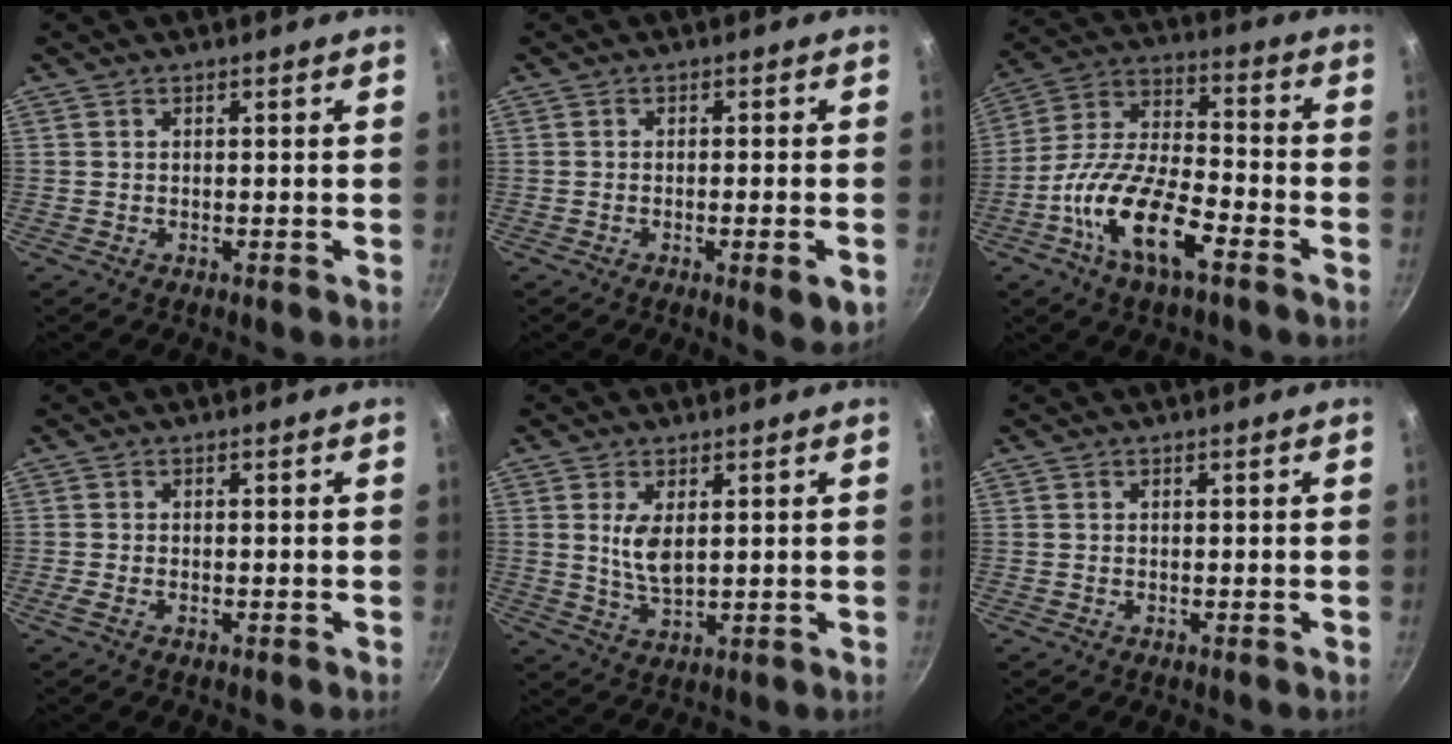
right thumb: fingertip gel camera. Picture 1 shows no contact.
{"total": 4.9, "force": [-1.7, 1.0, 4.5], "torque": [-0.066, -0.003, -0.024]}
{"total": 16.9, "force": [-7.6, 6.8, 13.4], "torque": [-0.245, 0.044, -0.155]}
{"total": 1.4, "force": [-0.6, 0.5, 1.2], "torque": [-0.035, 0.002, -0.017]}
{"total": 5.5, "force": [1.4, 2.5, 4.7], "torque": [-0.083, -0.020, 0.033]}
{"total": 0.0}